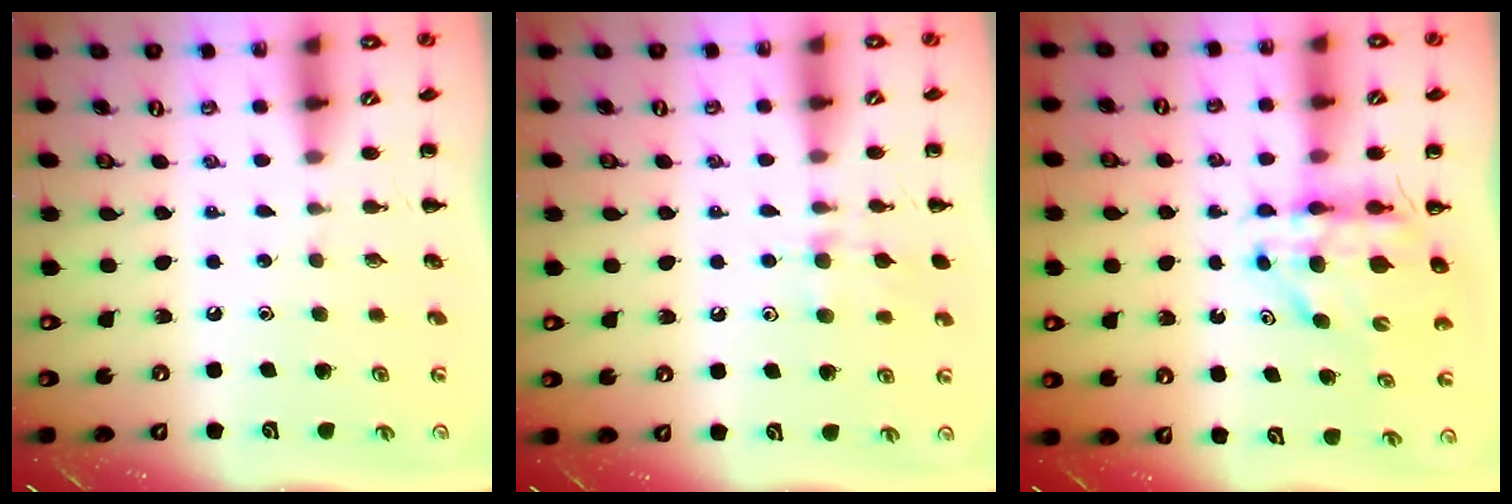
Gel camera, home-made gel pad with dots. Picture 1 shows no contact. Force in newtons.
{"total": 9.2, "press": 8.9, "slide": 2.5}
{"total": 8.8, "press": 8.3, "slide": 3.0}